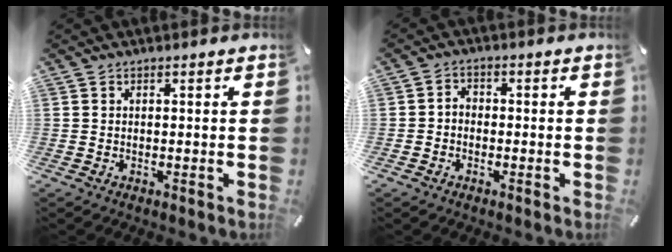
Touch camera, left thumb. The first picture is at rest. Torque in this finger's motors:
{"motor_torque": [0.03, -0.16, -0.08, 0.01, -0.02]}